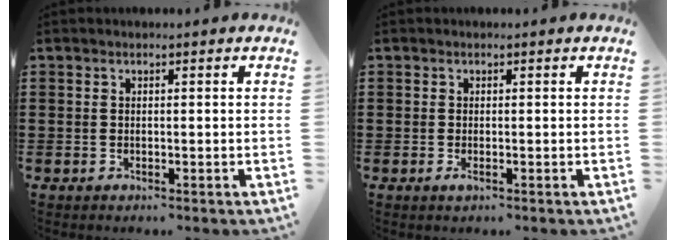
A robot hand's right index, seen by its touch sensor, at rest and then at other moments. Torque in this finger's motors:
{"motor_torque": [-0.02, 0.58, 0.03, 0.05]}